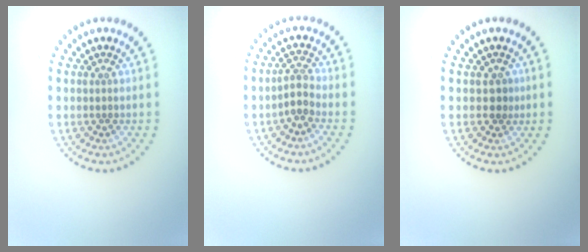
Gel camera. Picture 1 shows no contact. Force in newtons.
{"total": 1.7, "press": 1.3, "slide": 1.1}
{"total": 1.1, "press": 1.0, "slide": 0.5}